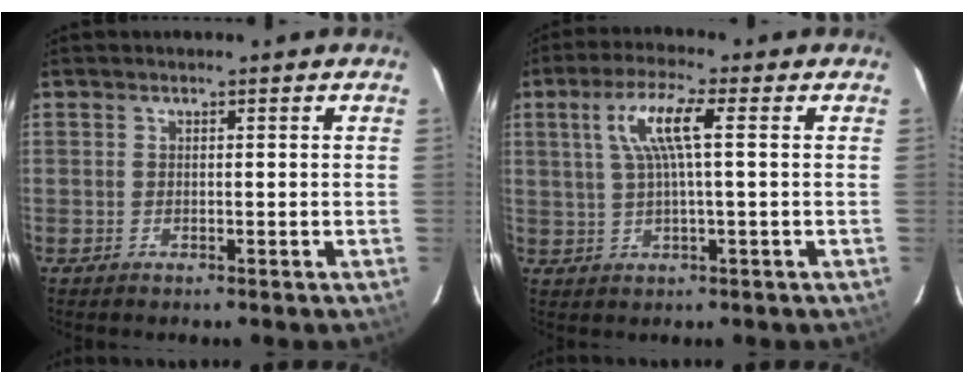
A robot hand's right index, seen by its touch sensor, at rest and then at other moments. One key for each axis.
{"total": 7.3, "fx": 1.8, "fy": 0.7, "fz": 7.1, "tx": -0.133, "ty": 0.007, "tz": 0.037}